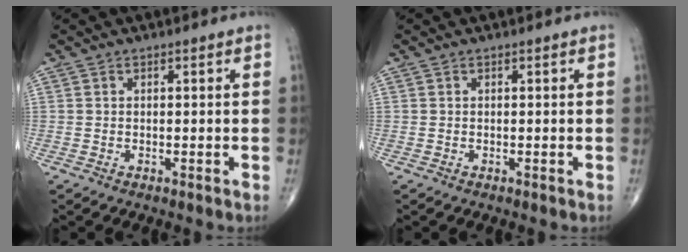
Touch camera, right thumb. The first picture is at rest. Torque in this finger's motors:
{"motor_torque": [-0.12, 0.15, -0.04, -0.04, 0.01]}